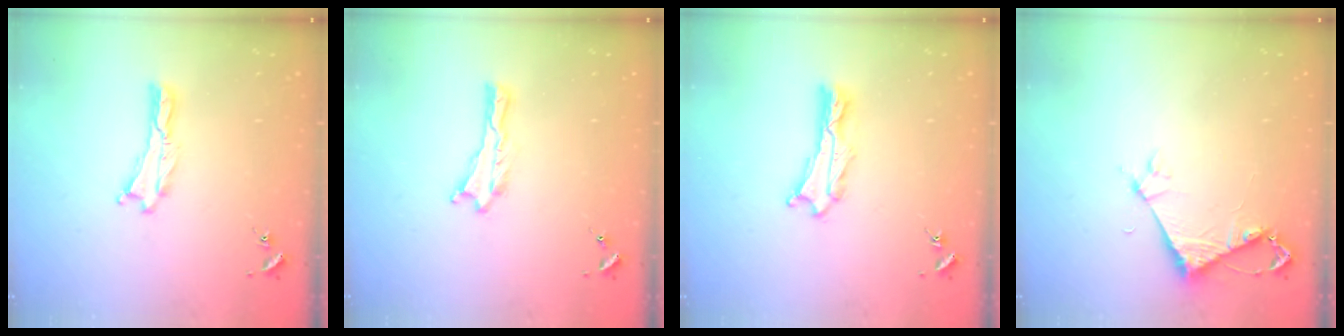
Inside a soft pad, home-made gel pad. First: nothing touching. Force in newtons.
{"total": 0.0}
{"total": 1.2, "press": 1.2, "slide": 0.2}
{"total": 3.9, "press": 3.8, "slide": 0.3}